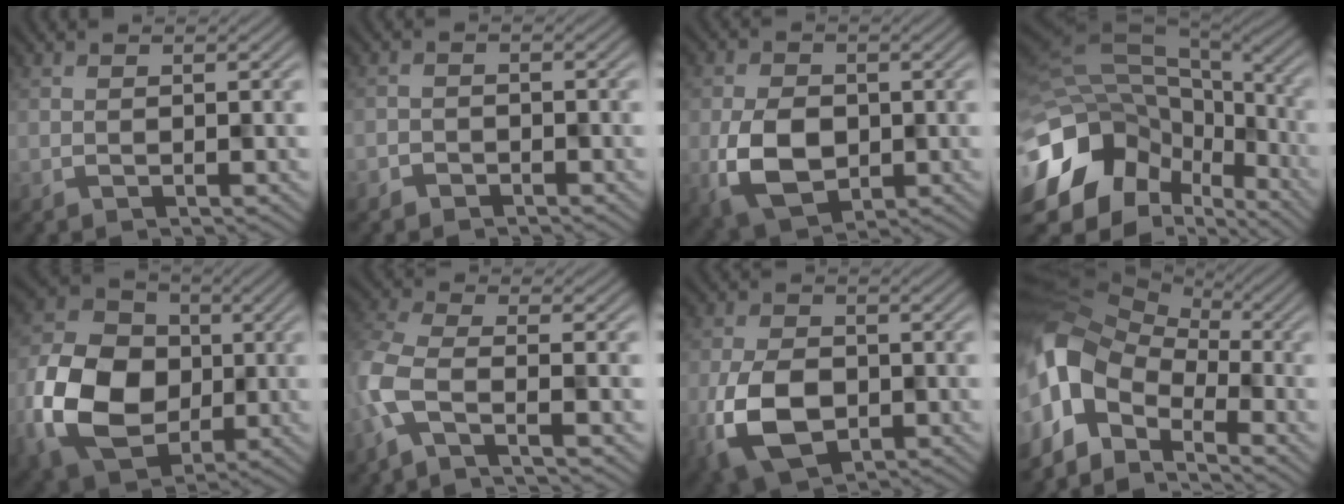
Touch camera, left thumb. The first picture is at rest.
{"total": 1.4, "force": [-1.1, 0.8, -0.4], "torque": [0.014, 0.001, -0.022]}
{"total": 7.1, "force": [-1.5, 5.1, 4.7], "torque": [-0.100, -0.015, -0.028]}
{"total": 15.3, "force": [-5.7, 9.5, 10.4], "torque": [-0.262, -0.018, -0.087]}
{"total": 12.9, "force": [-2.3, 10.0, 7.8], "torque": [-0.189, -0.009, -0.056]}
{"total": 5.3, "force": [-2.7, 1.6, 4.3], "torque": [-0.104, -0.003, -0.075]}
{"total": 9.0, "force": [-3.0, 5.9, 6.1], "torque": [-0.144, -0.022, -0.057]}
{"total": 11.9, "force": [-3.2, 7.8, 8.4], "torque": [-0.198, -0.004, -0.073]}